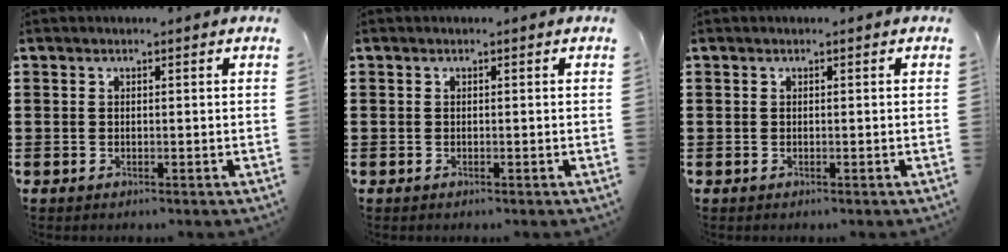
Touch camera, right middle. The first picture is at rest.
{"total": 0.0}
{"total": 0.0}